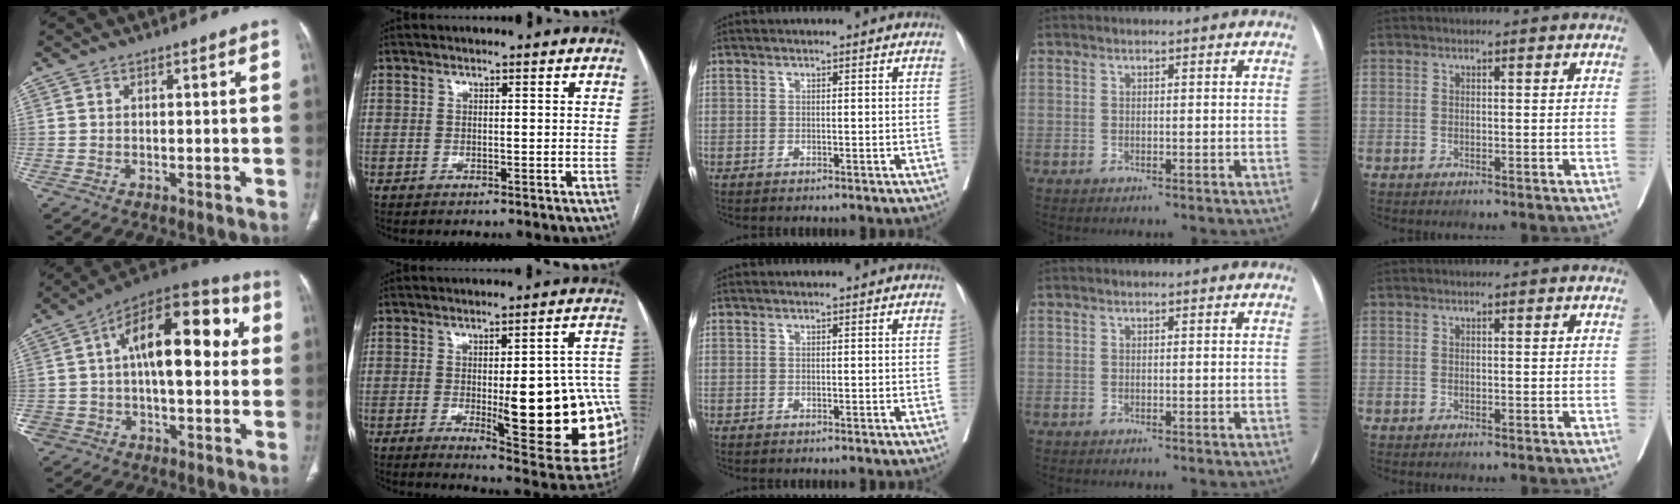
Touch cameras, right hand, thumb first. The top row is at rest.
{"thumb": {"total": 23.5, "force": [3.4, 14.0, 18.6], "torque": [-0.290, 0.048, 0.052]}, "index": {"total": 21.6, "force": [-3.1, 4.3, 20.9], "torque": [-0.176, 0.008, -0.021]}}